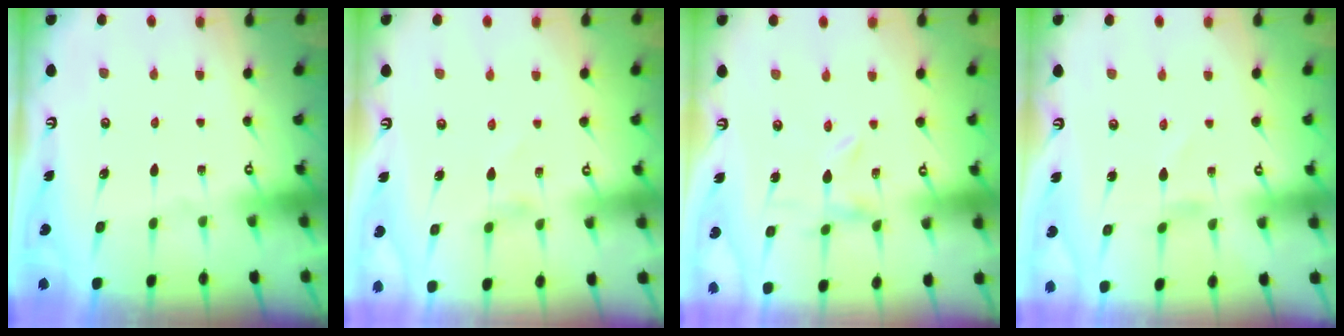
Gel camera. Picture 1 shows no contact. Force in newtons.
{"total": 0.0}
{"total": 0.0}
{"total": 0.0}